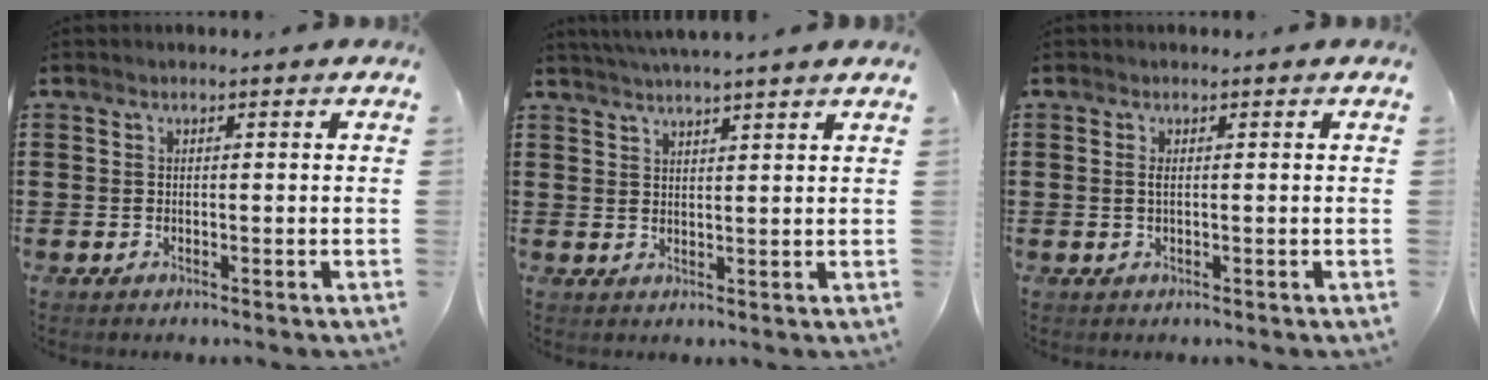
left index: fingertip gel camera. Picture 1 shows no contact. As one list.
[{"total": 3.0, "force": [2.9, -0.8, 0.7], "torque": [-0.021, -0.009, 0.052]}, {"total": 0.8, "force": [0.0, 0.1, 0.8], "torque": [-0.016, -0.001, 0.001]}]